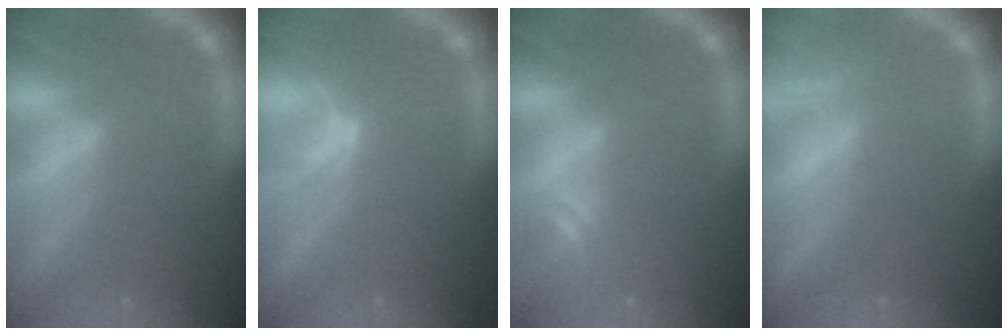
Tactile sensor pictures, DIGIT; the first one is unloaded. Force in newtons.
{"total": 1.0}
{"total": 2.4}
{"total": 2.0}